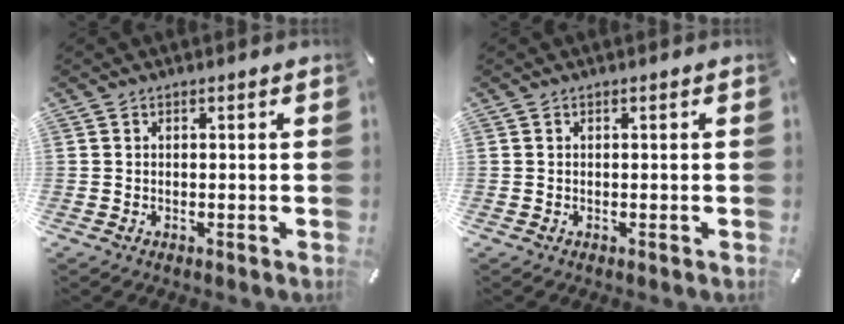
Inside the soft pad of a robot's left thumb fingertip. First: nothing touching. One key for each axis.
{"total": 0.0}